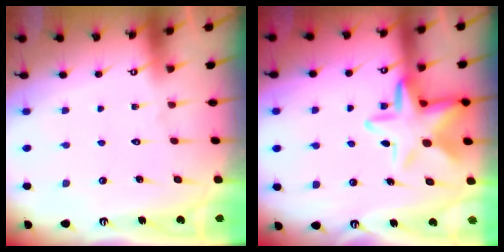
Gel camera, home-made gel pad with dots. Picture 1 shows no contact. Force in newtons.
{"total": 13.0, "press": 12.9, "slide": 1.8}